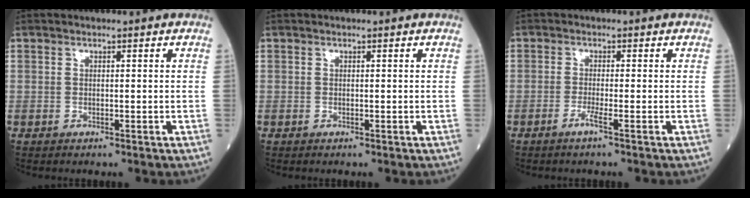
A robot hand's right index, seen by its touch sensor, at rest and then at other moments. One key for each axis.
{"total": 0.0}
{"total": 2.0, "fx": -1.2, "fy": -0.5, "fz": 1.5, "tx": -0.031, "ty": -0.003, "tz": -0.027}